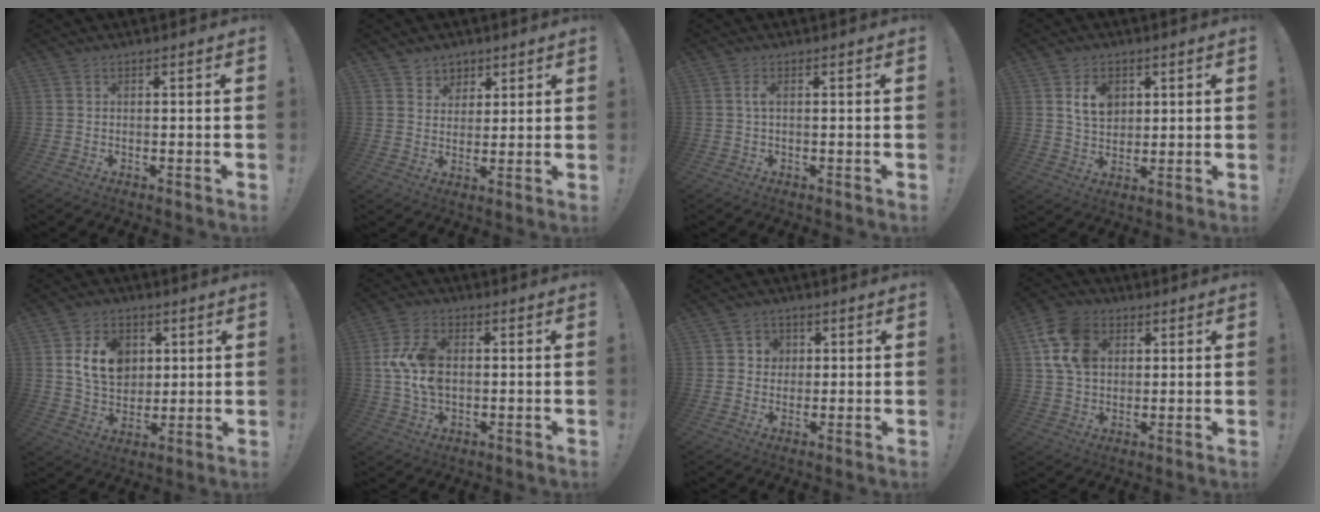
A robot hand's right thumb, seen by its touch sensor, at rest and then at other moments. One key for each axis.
{"total": 5.6, "fx": 3.4, "fy": 4.5, "fz": -0.1, "tx": 0.004, "ty": -0.033, "tz": 0.066}
{"total": 1.9, "fx": 0.1, "fy": 0.4, "fz": 1.9, "tx": -0.042, "ty": 0.006, "tz": 0.000}
{"total": 8.5, "fx": 3.0, "fy": 6.4, "fz": 4.7, "tx": -0.070, "ty": -0.003, "tz": 0.057}
{"total": 14.0, "fx": 4.1, "fy": 10.7, "fz": 8.0, "tx": -0.124, "ty": -0.004, "tz": 0.083}
{"total": 11.8, "fx": 0.8, "fy": 8.2, "fz": 8.4, "tx": -0.164, "ty": 0.008, "tz": 0.021}
{"total": 4.3, "fx": 1.0, "fy": 4.0, "fz": 1.0, "tx": -0.019, "ty": 0.003, "tz": 0.019}
{"total": 14.2, "fx": 4.7, "fy": 10.8, "fz": 7.9, "tx": -0.133, "ty": -0.004, "tz": 0.096}